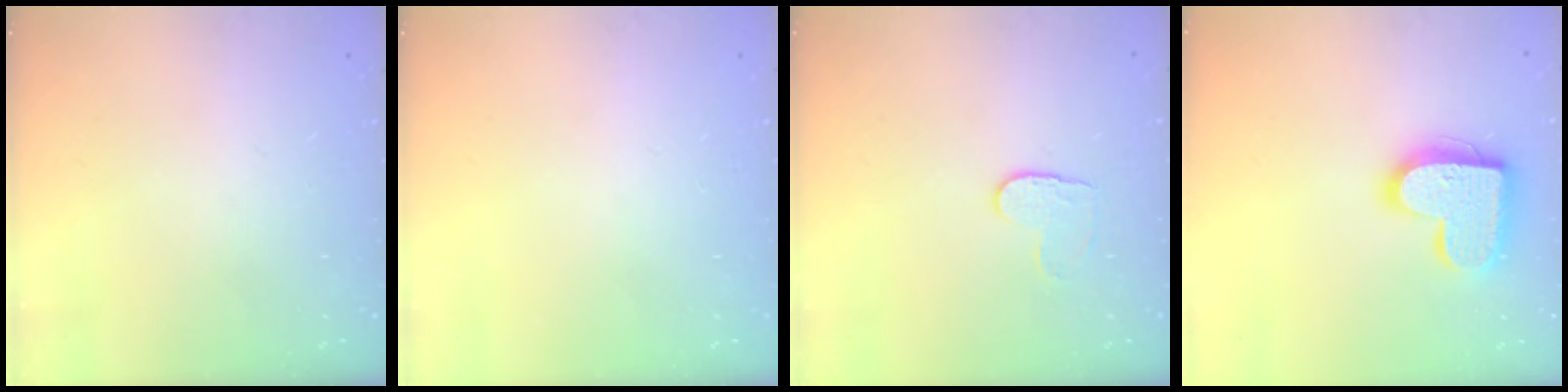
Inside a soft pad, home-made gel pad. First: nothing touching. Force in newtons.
{"total": 0.0}
{"total": 5.8, "press": 5.7, "slide": 0.5}
{"total": 17.3, "press": 17.3, "slide": 1.1}